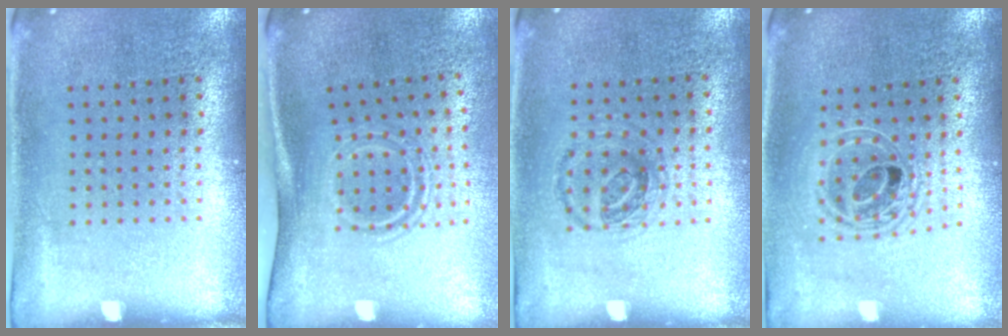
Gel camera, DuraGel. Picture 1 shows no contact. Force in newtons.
{"total": 1.7, "press": 1.0, "slide": 1.3}
{"total": 0.9, "press": 0.9, "slide": 0.3}
{"total": 1.7, "press": 1.4, "slide": 0.9}